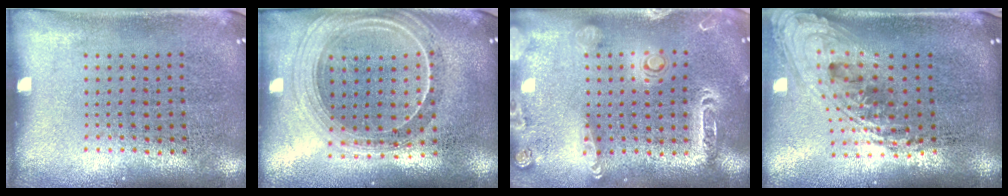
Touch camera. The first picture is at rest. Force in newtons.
{"total": 2.4, "press": 2.0, "slide": 1.2}
{"total": 2.1, "press": 1.9, "slide": 0.8}
{"total": 2.4, "press": 1.7, "slide": 1.6}